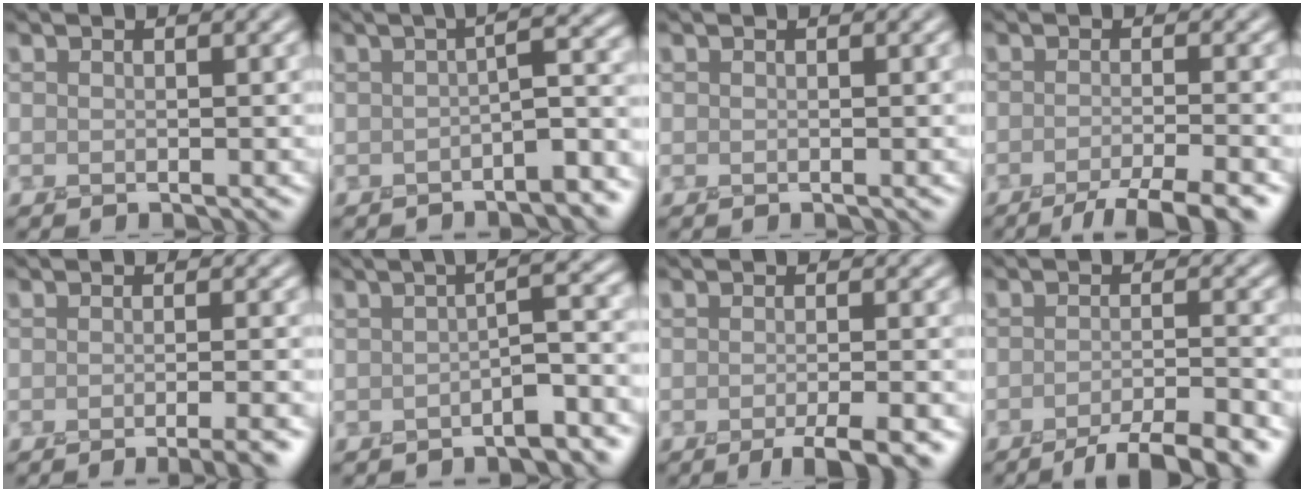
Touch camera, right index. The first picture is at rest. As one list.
[{"total": 6.2, "force": [-2.2, 1.6, 5.5], "torque": [-0.057, 0.015, -0.040]}, {"total": 0.0}, {"total": 5.6, "force": [-3.7, 1.2, 4.0], "torque": [-0.046, -0.002, -0.064]}, {"total": 4.3, "force": [-2.5, 1.1, 3.3], "torque": [-0.020, 0.007, -0.033]}, {"total": 6.3, "force": [-2.2, 1.7, 5.6], "torque": [-0.055, 0.017, -0.042]}, {"total": 4.9, "force": [-3.0, 1.0, 3.7], "torque": [-0.044, -0.003, -0.044]}, {"total": 6.3, "force": [-4.2, 1.4, 4.4], "torque": [-0.057, 0.001, -0.069]}]